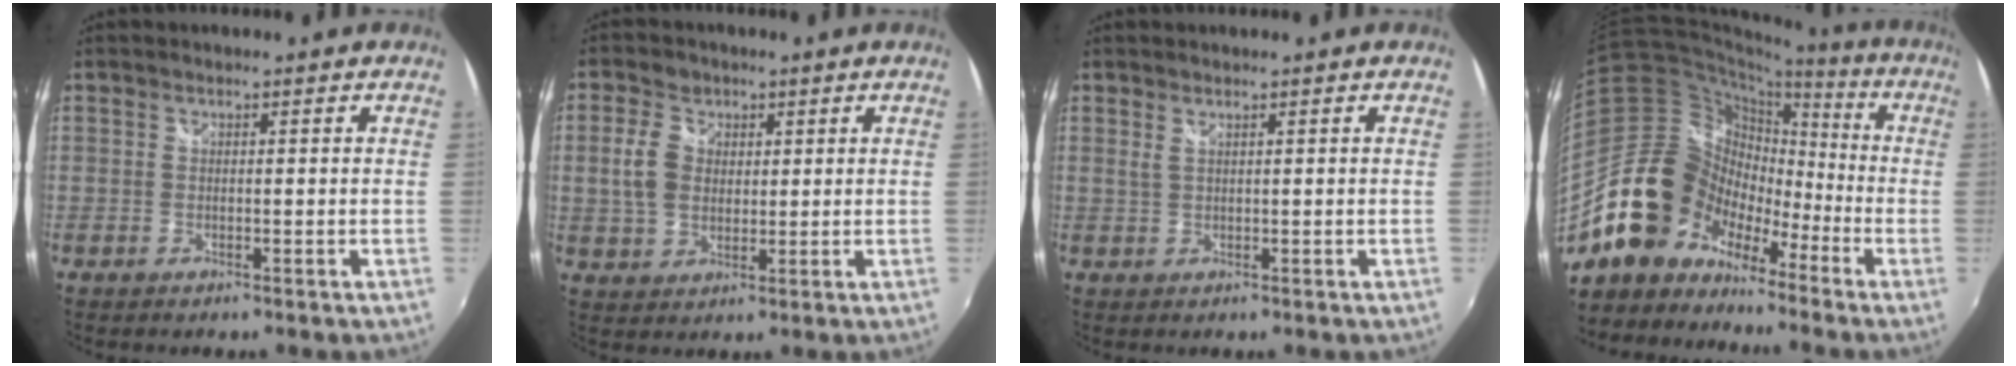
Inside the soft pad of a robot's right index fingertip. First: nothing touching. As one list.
[{"total": 6.4, "force": [1.2, 5.0, 3.9], "torque": [-0.079, 0.015, 0.025]}, {"total": 0.7, "force": [0.5, -0.1, 0.5], "torque": [-0.011, 0.002, 0.010]}, {"total": 17.6, "force": [-11.9, 11.6, 5.8], "torque": [-0.128, 0.030, -0.229]}]